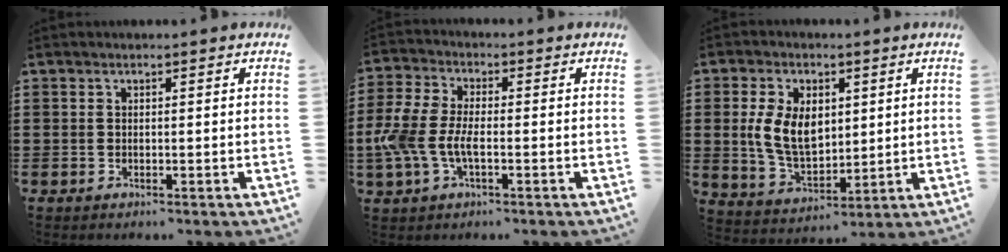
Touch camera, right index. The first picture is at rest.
{"total": 6.8, "force": [-2.0, 3.3, 5.6], "torque": [-0.144, -0.007, -0.046]}
{"total": 8.8, "force": [1.3, 5.6, 6.6], "torque": [-0.157, 0.010, 0.022]}